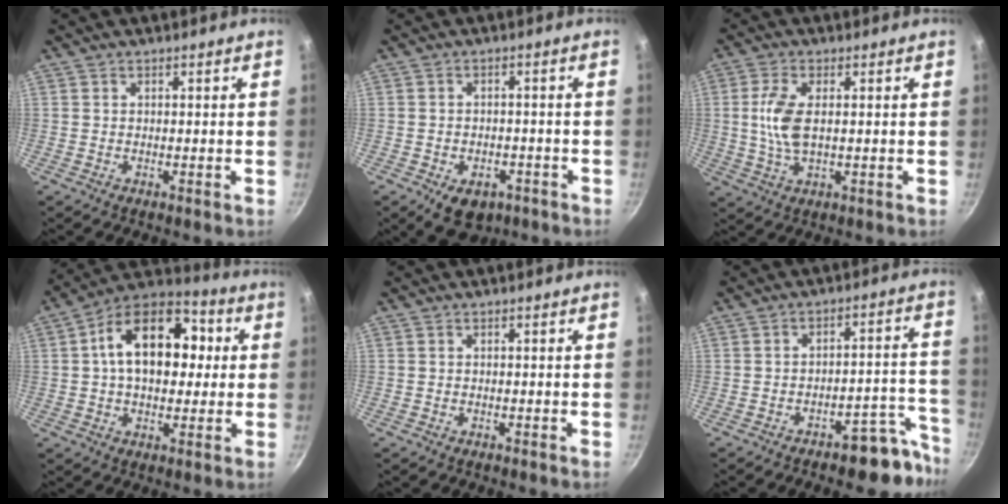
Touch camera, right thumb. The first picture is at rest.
{"total": 7.4, "force": [-4.1, 4.8, 3.9], "torque": [-0.042, 0.019, -0.051]}
{"total": 7.3, "force": [0.6, 3.4, 6.4], "torque": [-0.149, -0.003, 0.014]}
{"total": 18.3, "force": [2.9, 11.4, 14.0], "torque": [-0.187, 0.028, 0.036]}
{"total": 0.0}
{"total": 9.4, "force": [-7.3, 3.4, 4.8], "torque": [-0.020, 0.090, -0.101]}